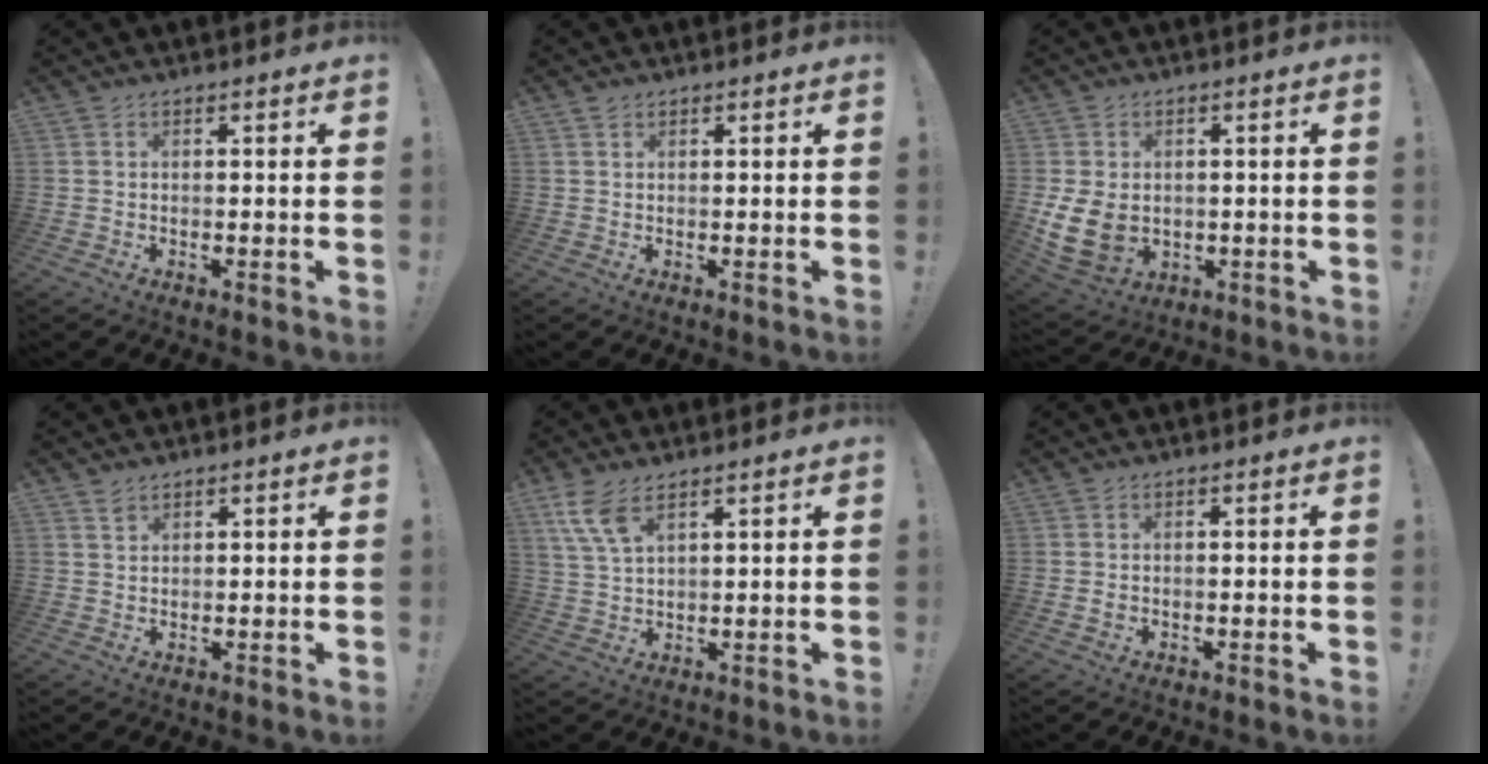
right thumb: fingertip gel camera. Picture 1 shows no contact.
{"total": 0.9, "force": [0.7, 0.5, 0.2], "torque": [0.002, -0.003, 0.013]}
{"total": 9.3, "force": [-0.1, 7.4, 5.6], "torque": [-0.114, 0.001, 0.005]}
{"total": 1.9, "force": [1.6, 0.9, 0.6], "torque": [-0.001, -0.011, 0.028]}
{"total": 7.8, "force": [4.8, 3.0, 5.4], "torque": [-0.113, -0.017, 0.091]}
{"total": 0.7, "force": [-0.1, 0.5, 0.4], "torque": [-0.002, -0.001, -0.003]}